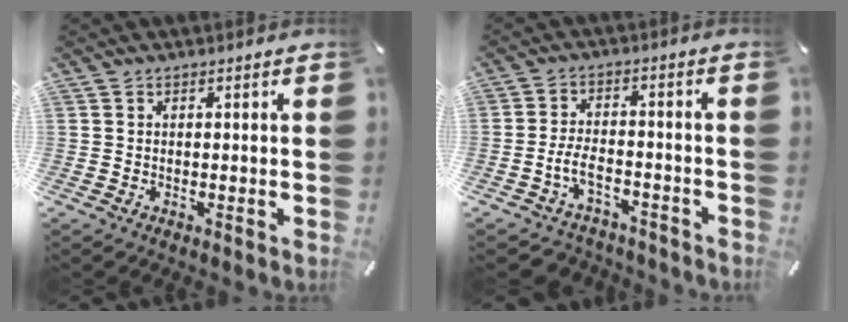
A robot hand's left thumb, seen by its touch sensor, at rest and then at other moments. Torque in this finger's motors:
{"motor_torque": [-0.72, 1.07, 0.05, 0.20, 0.04]}